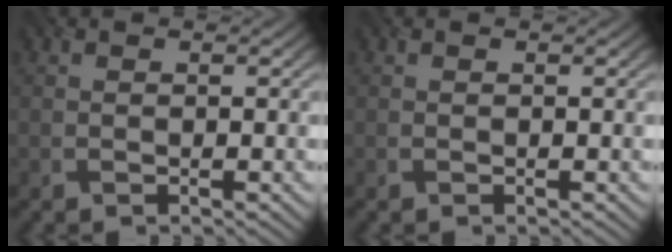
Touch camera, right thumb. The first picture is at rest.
{"total": 0.0}